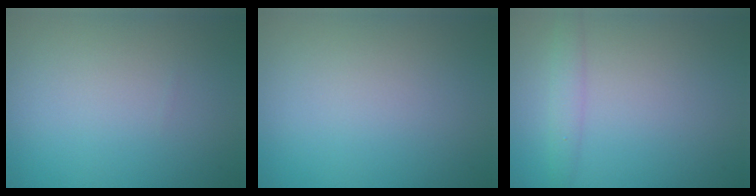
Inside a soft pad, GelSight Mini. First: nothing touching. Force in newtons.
{"total": 0.0}
{"total": 1.7, "press": 1.7, "slide": 0.2}